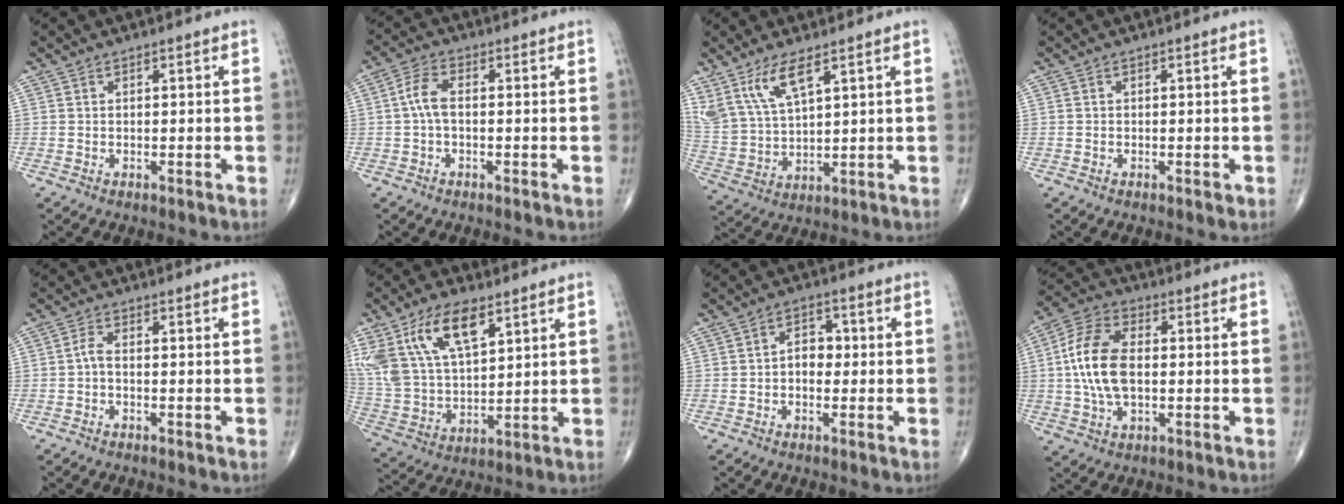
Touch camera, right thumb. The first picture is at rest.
{"total": 4.4, "force": [-0.2, 2.2, 3.9], "torque": [-0.085, 0.014, -0.008]}
{"total": 9.7, "force": [6.1, 3.2, 6.8], "torque": [-0.142, -0.022, 0.137]}
{"total": 0.5, "force": [-0.2, 0.2, 0.4], "torque": [-0.004, -0.001, -0.005]}
{"total": 1.8, "force": [-0.6, 0.6, 1.6], "torque": [-0.032, 0.005, -0.015]}
{"total": 18.0, "force": [9.1, 8.7, 12.8], "torque": [-0.250, -0.022, 0.180]}
{"total": 4.2, "force": [-0.3, 3.0, 2.9], "torque": [-0.029, 0.018, -0.015]}
{"total": 12.6, "force": [0.1, 7.1, 10.4], "torque": [-0.211, 0.017, -0.001]}